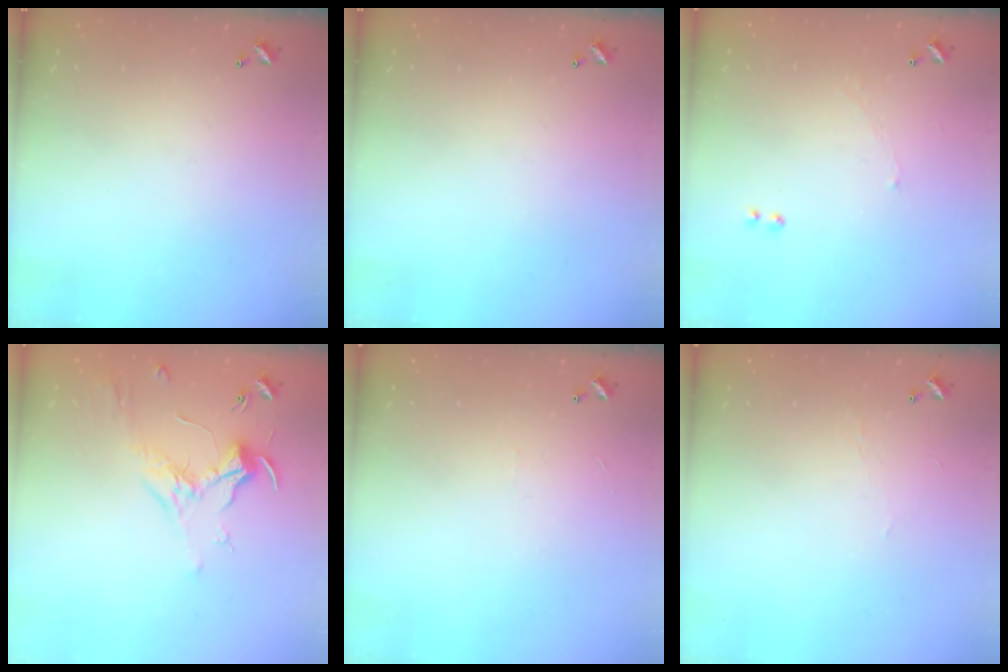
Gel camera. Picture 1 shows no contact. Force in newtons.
{"total": 0.0}
{"total": 1.0, "press": 0.7, "slide": 0.6}
{"total": 1.8, "press": 1.6, "slide": 0.9}
{"total": 1.3, "press": 1.3, "slide": 0.4}
{"total": 0.8, "press": 0.7, "slide": 0.4}